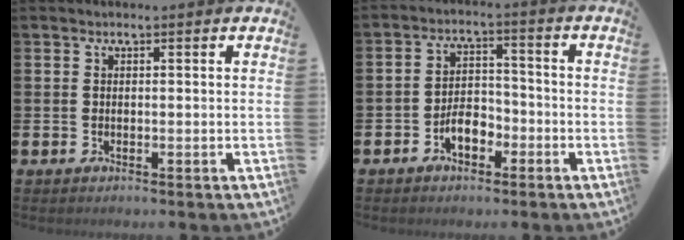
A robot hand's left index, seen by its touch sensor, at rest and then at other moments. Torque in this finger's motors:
{"motor_torque": [1.12, 0.44, 0.44, 0.12]}